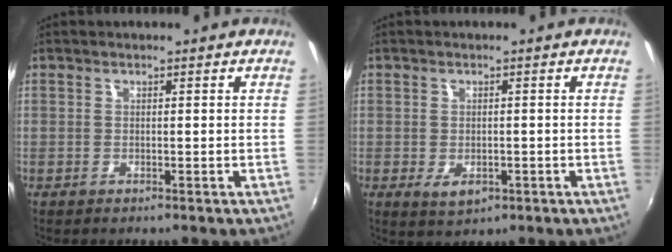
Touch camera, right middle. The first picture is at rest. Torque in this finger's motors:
{"motor_torque": [0.63, -0.54, 0.05, 0.04]}